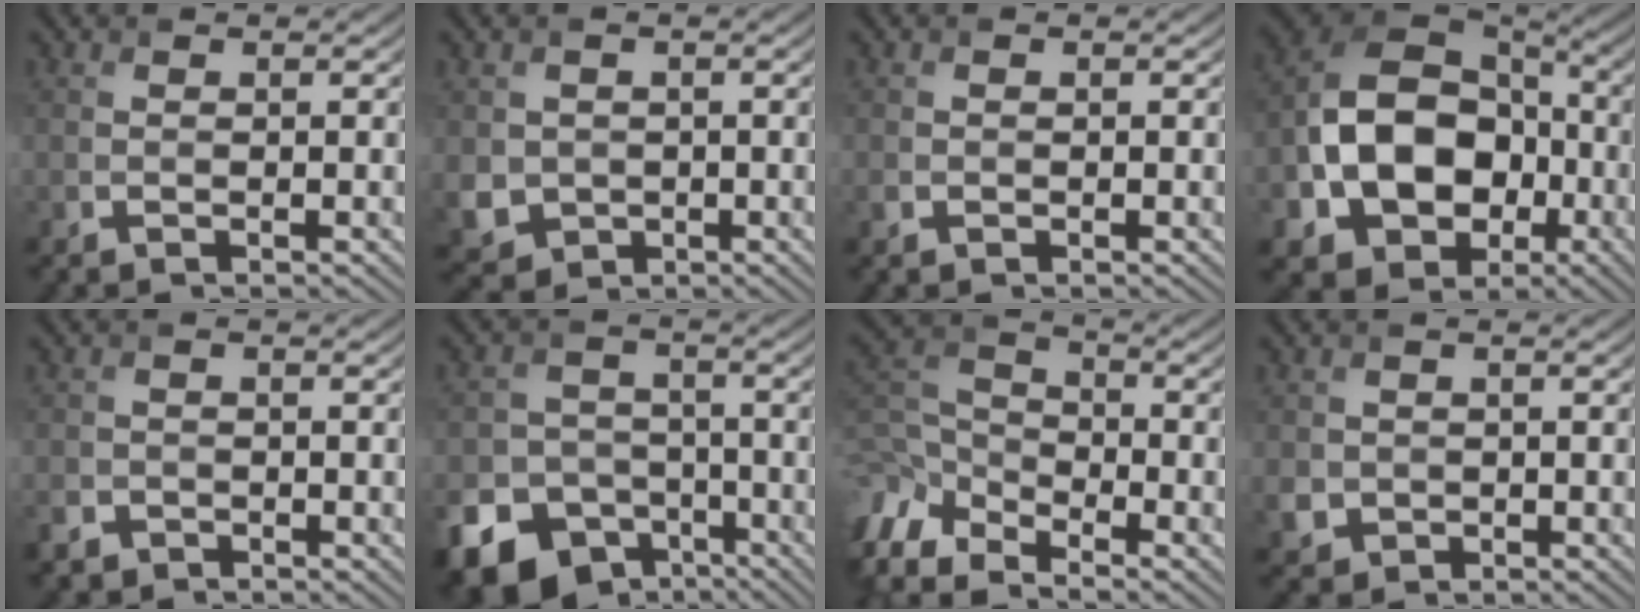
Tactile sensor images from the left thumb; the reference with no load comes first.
{"total": 4.1, "force": [-0.2, 3.8, 1.5], "torque": [-0.056, -0.019, -0.004]}
{"total": 0.9, "force": [-0.3, 0.7, 0.4], "torque": [-0.009, -0.005, -0.007]}
{"total": 15.5, "force": [-3.4, 11.8, 9.4], "torque": [-0.197, -0.017, -0.063]}
{"total": 2.3, "force": [-1.7, 1.5, 0.5], "torque": [-0.015, -0.009, -0.041]}
{"total": 15.1, "force": [-9.4, 10.9, 4.7], "torque": [-0.116, -0.070, -0.155]}
{"total": 10.5, "force": [-7.6, 4.8, 5.6], "torque": [-0.147, -0.016, -0.163]}
{"total": 2.8, "force": [-0.5, 2.6, 0.9], "torque": [-0.026, -0.009, -0.008]}